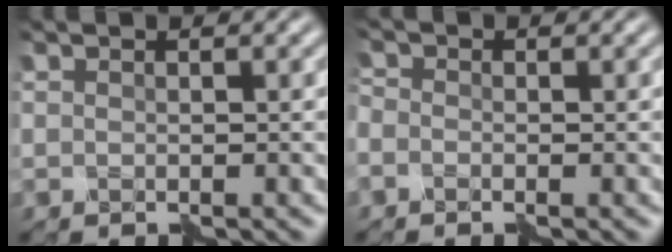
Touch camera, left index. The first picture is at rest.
{"total": 2.1, "force": [-1.1, 1.6, 0.6], "torque": [-0.009, 0.003, -0.021]}